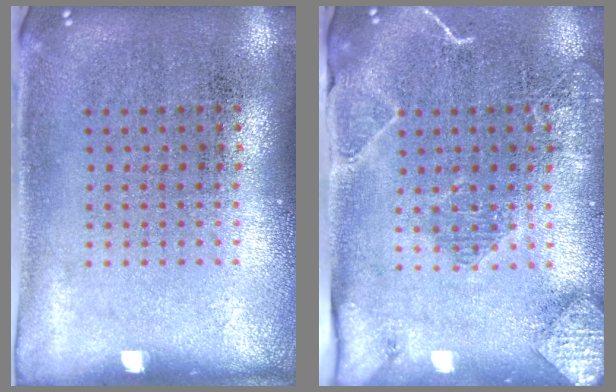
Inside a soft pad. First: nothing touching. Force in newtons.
{"total": 2.0, "press": 2.0, "slide": 0.4}